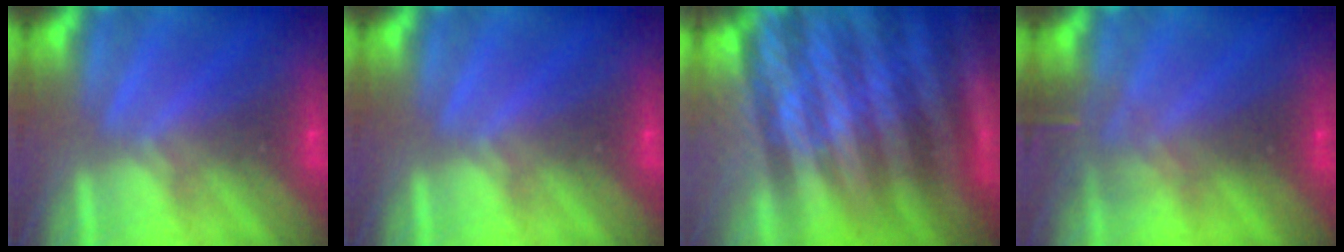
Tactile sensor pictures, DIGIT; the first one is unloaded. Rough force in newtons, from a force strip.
{"total": 0.0}
{"total": 6.6}
{"total": 3.0}